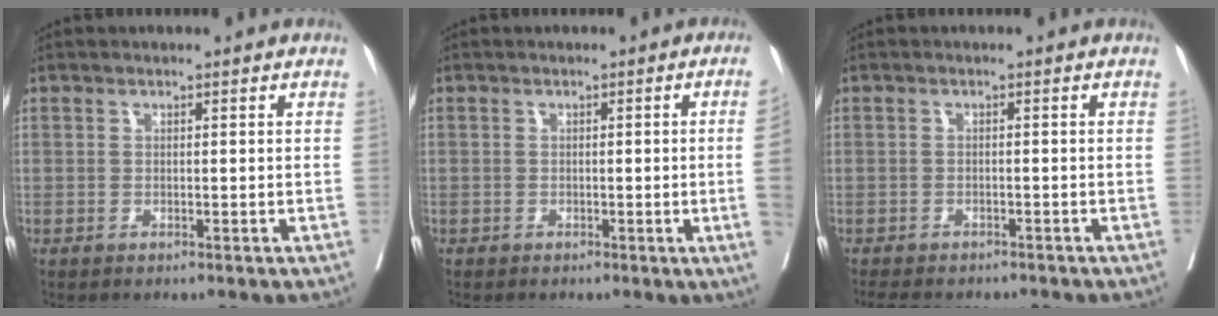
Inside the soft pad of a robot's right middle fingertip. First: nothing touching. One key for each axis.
{"total": 3.0, "fx": -0.4, "fy": -1.0, "fz": 2.8, "tx": -0.036, "ty": -0.006, "tz": -0.005}
{"total": 8.1, "fx": -7.0, "fy": 2.6, "fz": 3.1, "tx": -0.046, "ty": -0.003, "tz": -0.094}